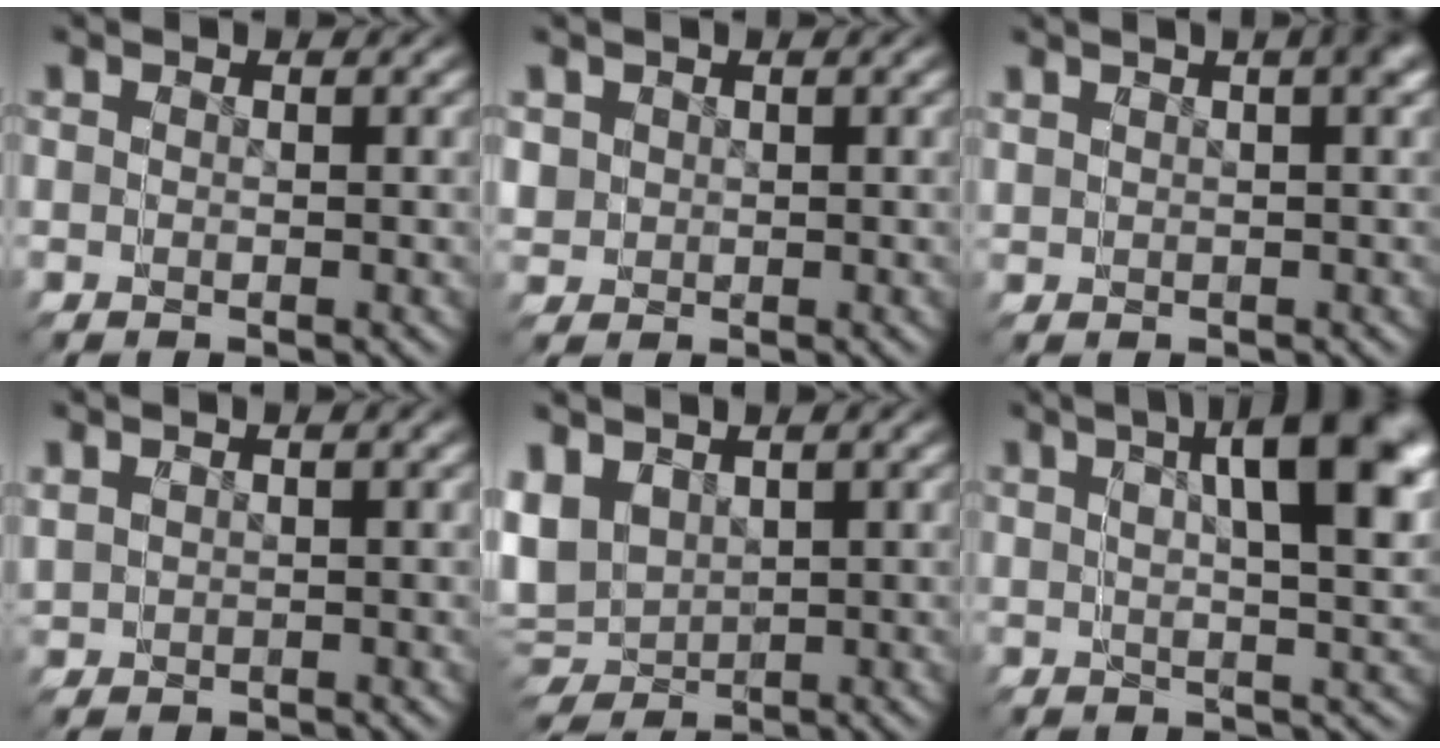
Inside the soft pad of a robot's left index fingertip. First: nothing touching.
{"total": 3.2, "force": [0.4, 3.2, -0.1], "torque": [-0.011, -0.018, 0.012]}
{"total": 0.7, "force": [0.3, 0.0, 0.7], "torque": [-0.015, 0.006, 0.007]}
{"total": 0.9, "force": [0.0, 0.9, 0.0], "torque": [-0.012, -0.001, 0.005]}
{"total": 6.8, "force": [-0.7, 6.5, 1.8], "torque": [-0.064, -0.034, 0.006]}
{"total": 5.3, "force": [2.1, 0.8, 4.8], "torque": [-0.051, 0.029, 0.024]}